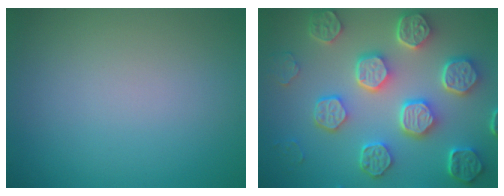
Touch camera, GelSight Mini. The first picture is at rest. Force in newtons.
{"total": 8.4, "press": 6.5, "slide": 5.4}